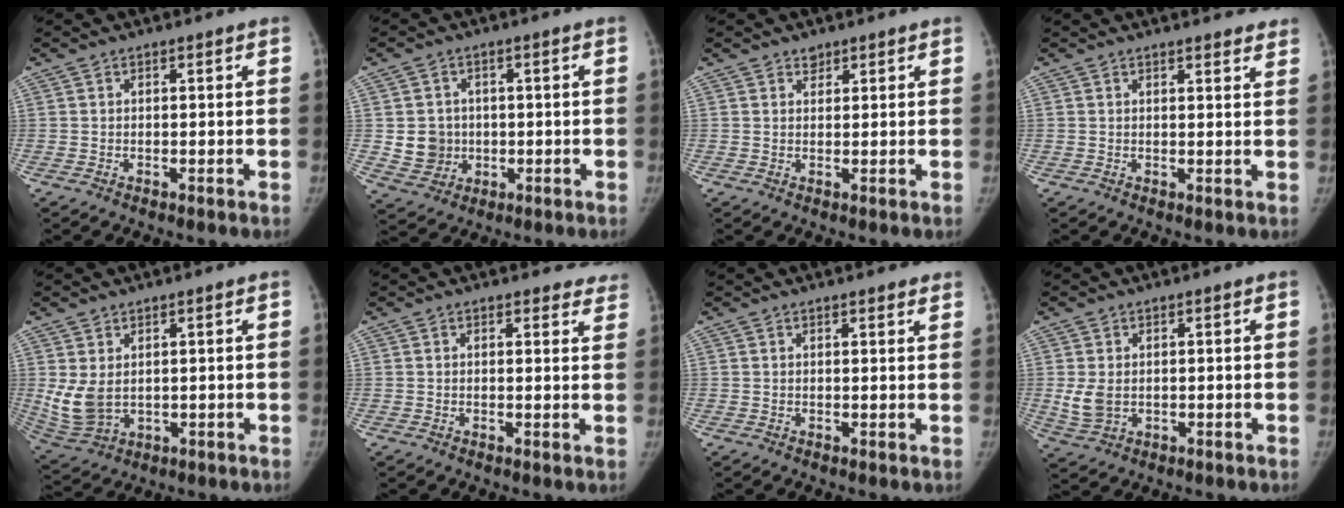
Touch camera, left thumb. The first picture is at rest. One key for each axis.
{"total": 6.3, "fx": 0.1, "fy": 5.9, "fz": 2.1, "tx": -0.008, "ty": 0.003, "tz": 0.010}
{"total": 1.7, "fx": 1.2, "fy": 1.1, "fz": 0.3, "tx": 0.008, "ty": -0.007, "tz": 0.017}
{"total": 6.1, "fx": 5.4, "fy": 1.3, "fz": 2.4, "tx": -0.011, "ty": -0.019, "tz": 0.057}
{"total": 7.5, "fx": 1.3, "fy": 5.1, "fz": 5.4, "tx": -0.117, "ty": -0.012, "tz": 0.045}
{"total": 5.8, "fx": 5.4, "fy": 2.1, "fz": 0.3, "tx": 0.044, "ty": -0.023, "tz": 0.036}
{"total": 4.0, "fx": 3.3, "fy": 0.8, "fz": 2.0, "tx": -0.014, "ty": -0.004, "tz": 0.037}
{"total": 4.6, "fx": 0.4, "fy": 3.4, "fz": 3.1, "tx": -0.064, "ty": -0.009, "tz": 0.017}